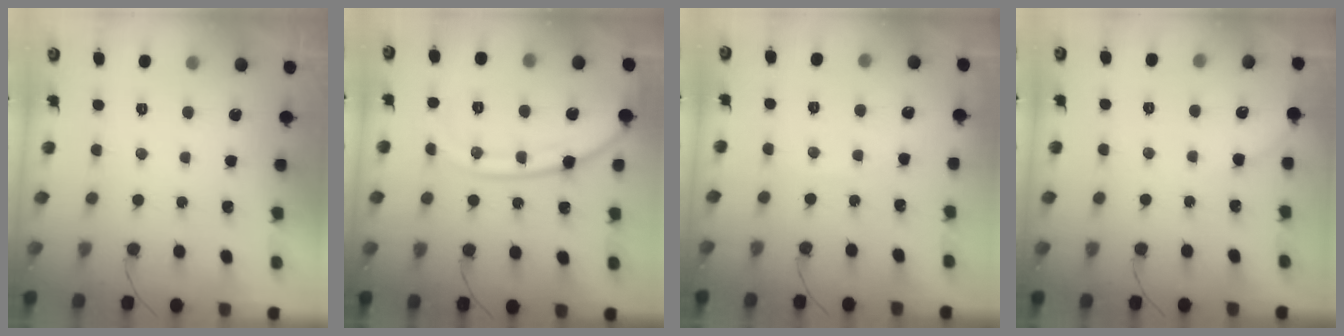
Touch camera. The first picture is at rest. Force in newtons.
{"total": 16.7, "press": 16.6, "slide": 1.9}
{"total": 2.6, "press": 2.6, "slide": 0.4}
{"total": 2.9, "press": 2.8, "slide": 0.6}